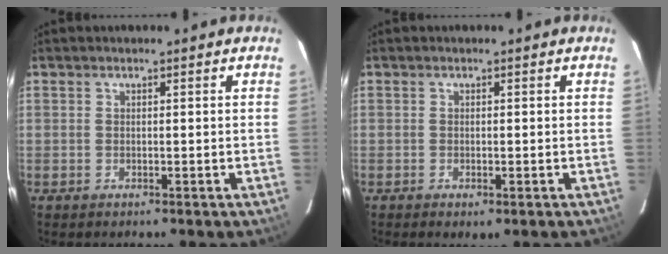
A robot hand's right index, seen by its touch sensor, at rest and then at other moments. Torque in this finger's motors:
{"motor_torque": [0.61, -0.57, 0.21, 0.06]}